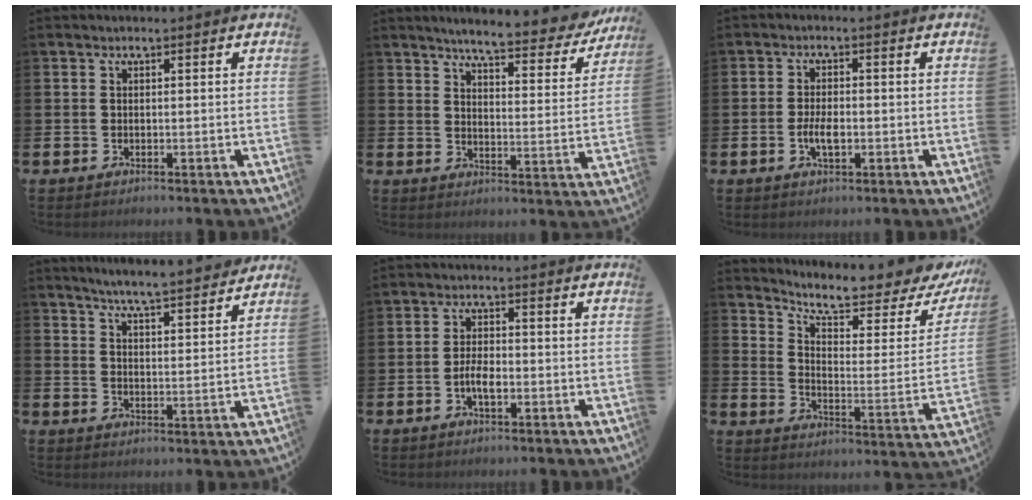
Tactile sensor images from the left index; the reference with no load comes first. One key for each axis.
{"total": 5.7, "fx": 5.4, "fy": 0.5, "fz": 1.9, "tx": -0.048, "ty": -0.047, "tz": 0.086}
{"total": 3.1, "fx": -0.7, "fy": 1.4, "fz": 2.7, "tx": -0.049, "ty": 0.002, "tz": -0.013}
{"total": 5.9, "fx": 5.7, "fy": -0.4, "fz": 1.2, "tx": -0.038, "ty": -0.040, "tz": 0.099}
{"total": 3.1, "fx": -0.9, "fy": 1.4, "fz": 2.6, "tx": -0.046, "ty": 0.004, "tz": -0.018}
{"total": 8.4, "fx": 7.5, "fy": 1.6, "fz": 3.6, "tx": -0.082, "ty": -0.055, "tz": 0.122}